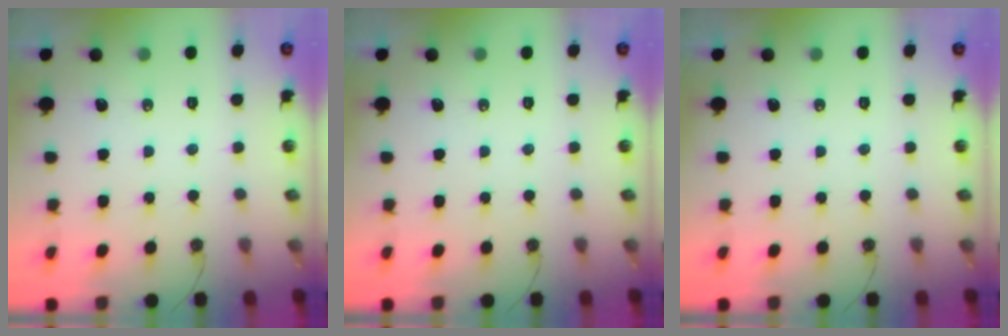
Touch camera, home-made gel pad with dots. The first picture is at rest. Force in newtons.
{"total": 0.0}
{"total": 0.0}